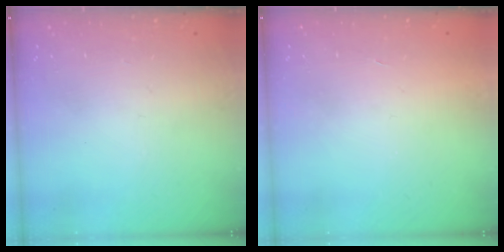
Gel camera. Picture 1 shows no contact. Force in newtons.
{"total": 1.8, "press": 1.8, "slide": 0.1}